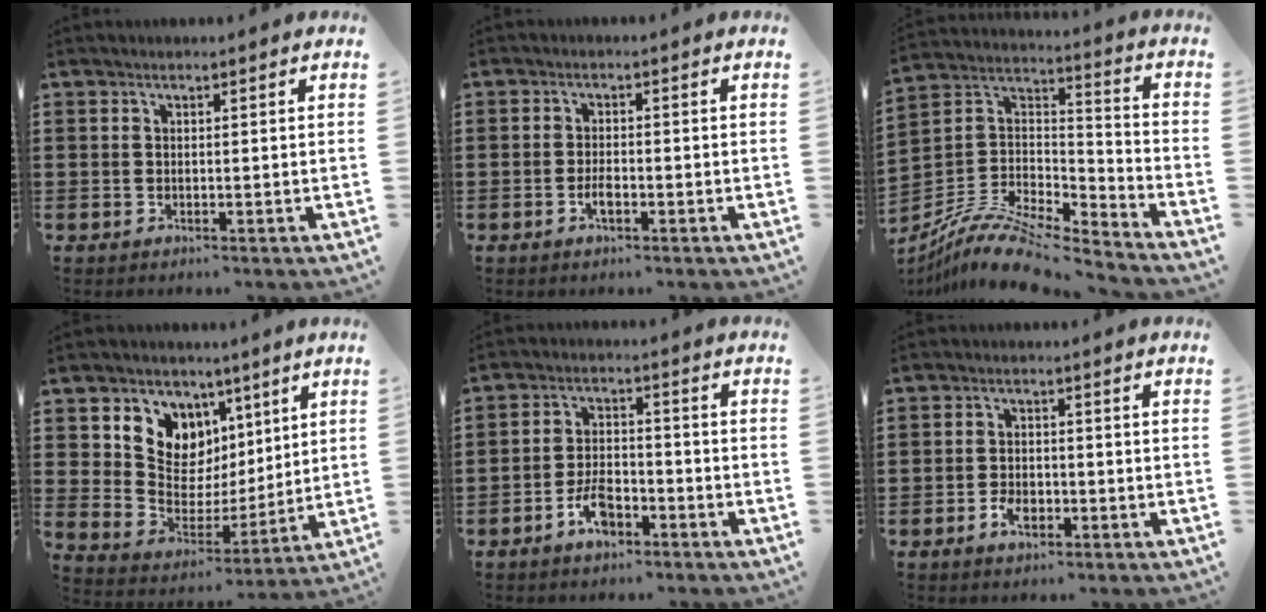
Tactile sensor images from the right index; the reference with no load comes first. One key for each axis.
{"total": 2.4, "fx": -1.1, "fy": 0.8, "fz": 2.0, "tx": -0.046, "ty": -0.002, "tz": -0.022}
{"total": 10.4, "fx": -8.7, "fy": 2.7, "fz": 4.9, "tx": -0.099, "ty": 0.017, "tz": -0.173}
{"total": 7.7, "fx": 4.2, "fy": 6.3, "fz": 1.4, "tx": -0.063, "ty": -0.041, "tz": 0.077}
{"total": 5.7, "fx": -3.4, "fy": 2.7, "fz": 3.7, "tx": -0.080, "ty": 0.006, "tz": -0.067}
{"total": 3.2, "fx": -1.6, "fy": 1.8, "fz": 2.1, "tx": -0.039, "ty": 0.002, "tz": -0.029}